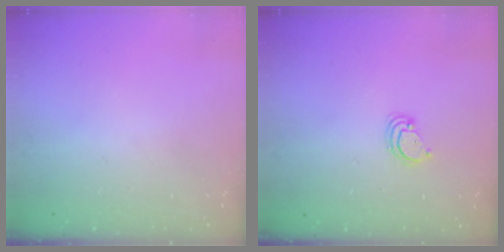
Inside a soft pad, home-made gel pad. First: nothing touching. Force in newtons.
{"total": 2.9, "press": 2.8, "slide": 0.2}